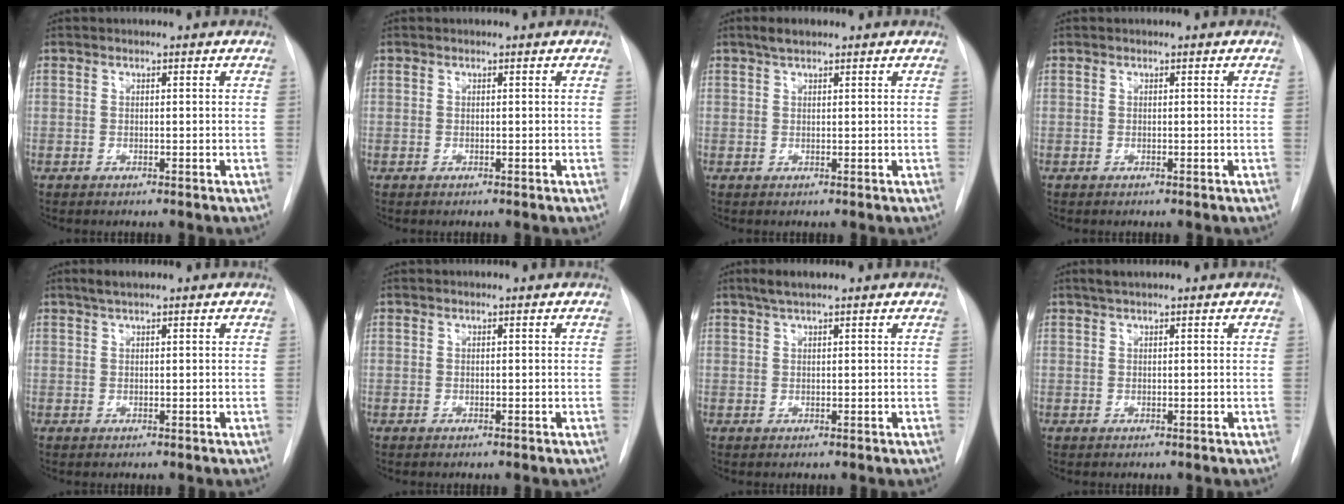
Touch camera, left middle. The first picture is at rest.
{"total": 0.0}
{"total": 2.1, "force": [1.6, 0.7, 1.2], "torque": [-0.027, 0.007, 0.028]}
{"total": 0.0}
{"total": 1.7, "force": [1.3, 0.1, 1.1], "torque": [-0.026, 0.007, 0.025]}
{"total": 0.0}
{"total": 2.6, "force": [2.0, 0.3, 1.7], "torque": [-0.039, 0.009, 0.037]}
{"total": 1.5, "force": [1.2, 0.0, 1.0], "torque": [-0.021, 0.008, 0.023]}